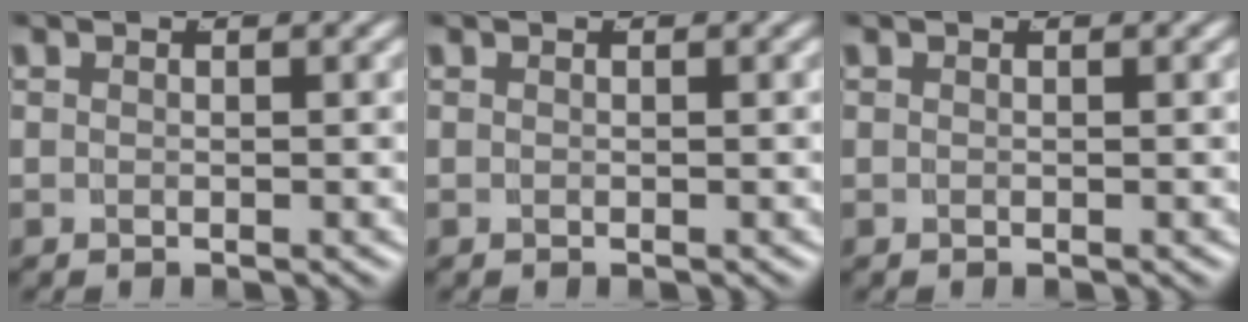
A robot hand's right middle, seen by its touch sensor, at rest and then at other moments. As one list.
[{"total": 0.0}, {"total": 0.0}]